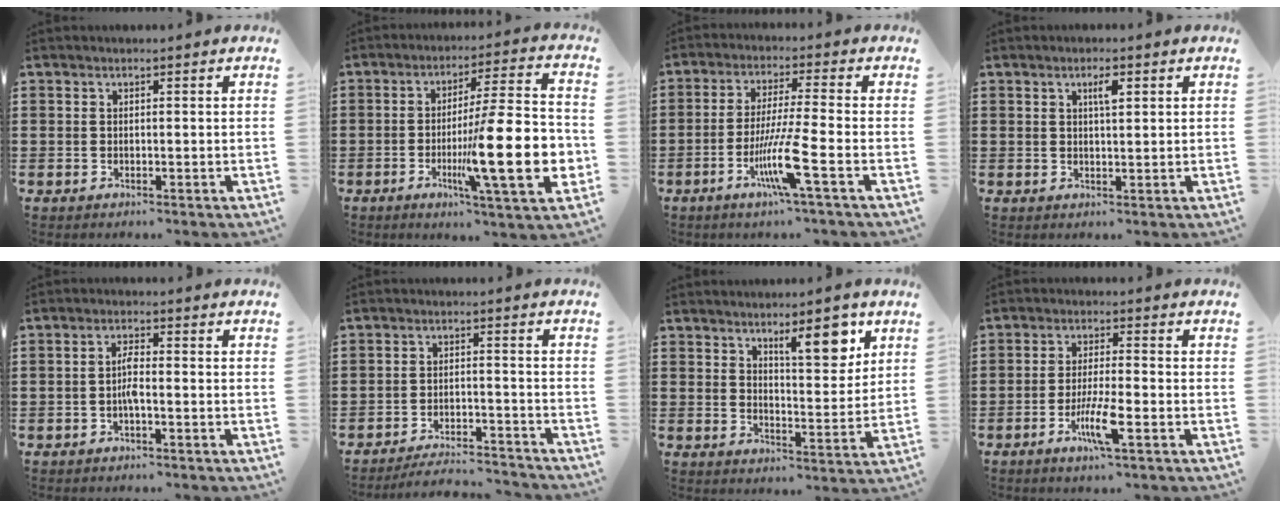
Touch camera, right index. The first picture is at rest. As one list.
[{"total": 17.9, "force": [-4.4, 3.3, 17.1], "torque": [-0.271, -0.011, -0.069]}, {"total": 9.0, "force": [-3.9, -0.2, 8.1], "torque": [-0.161, -0.017, -0.074]}, {"total": 2.3, "force": [1.0, 0.6, 2.0], "torque": [-0.035, 0.002, 0.012]}, {"total": 2.8, "force": [-0.8, 0.5, 2.7], "torque": [-0.065, -0.002, -0.020]}, {"total": 4.3, "force": [-4.2, 0.3, 0.7], "torque": [-0.015, 0.003, -0.087]}, {"total": 7.5, "force": [4.8, 2.4, 5.2], "torque": [-0.074, -0.012, 0.076]}, {"total": 6.3, "force": [-2.8, 0.7, 5.6], "torque": [-0.111, -0.012, -0.051]}]